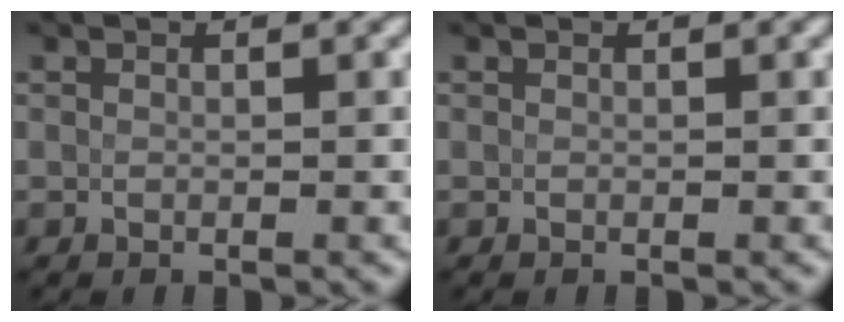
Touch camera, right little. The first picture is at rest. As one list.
[{"total": 0.0}]